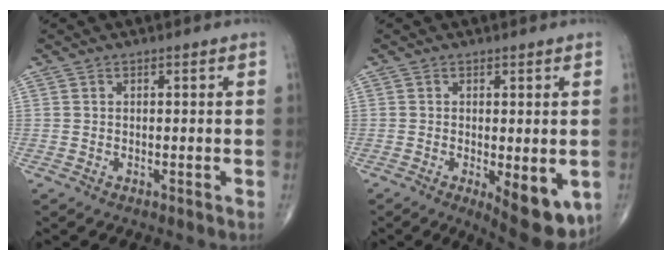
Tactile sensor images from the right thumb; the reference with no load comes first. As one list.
[{"total": 9.2, "force": [-2.5, 3.5, 8.1], "torque": [-0.099, -0.019, -0.027]}]